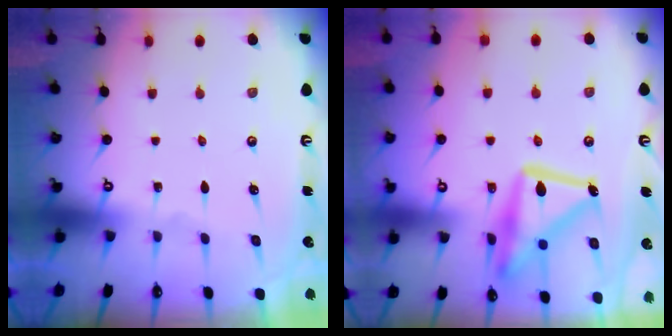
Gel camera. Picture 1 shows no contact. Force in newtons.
{"total": 20.2, "press": 20.2, "slide": 1.5}